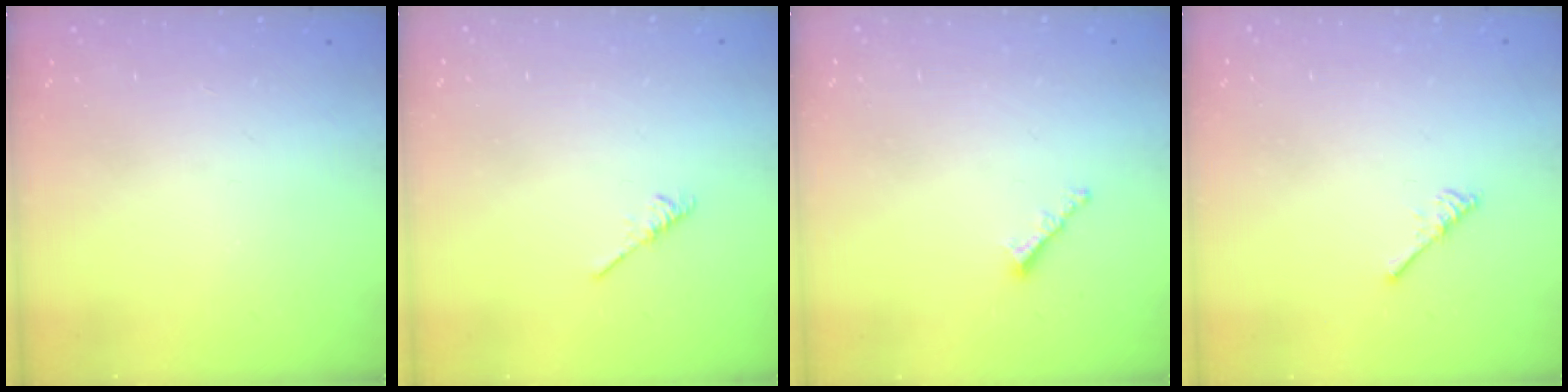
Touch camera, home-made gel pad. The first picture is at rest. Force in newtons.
{"total": 1.9, "press": 1.8, "slide": 0.5}
{"total": 1.8, "press": 1.7, "slide": 0.5}
{"total": 3.0, "press": 2.9, "slide": 0.5}